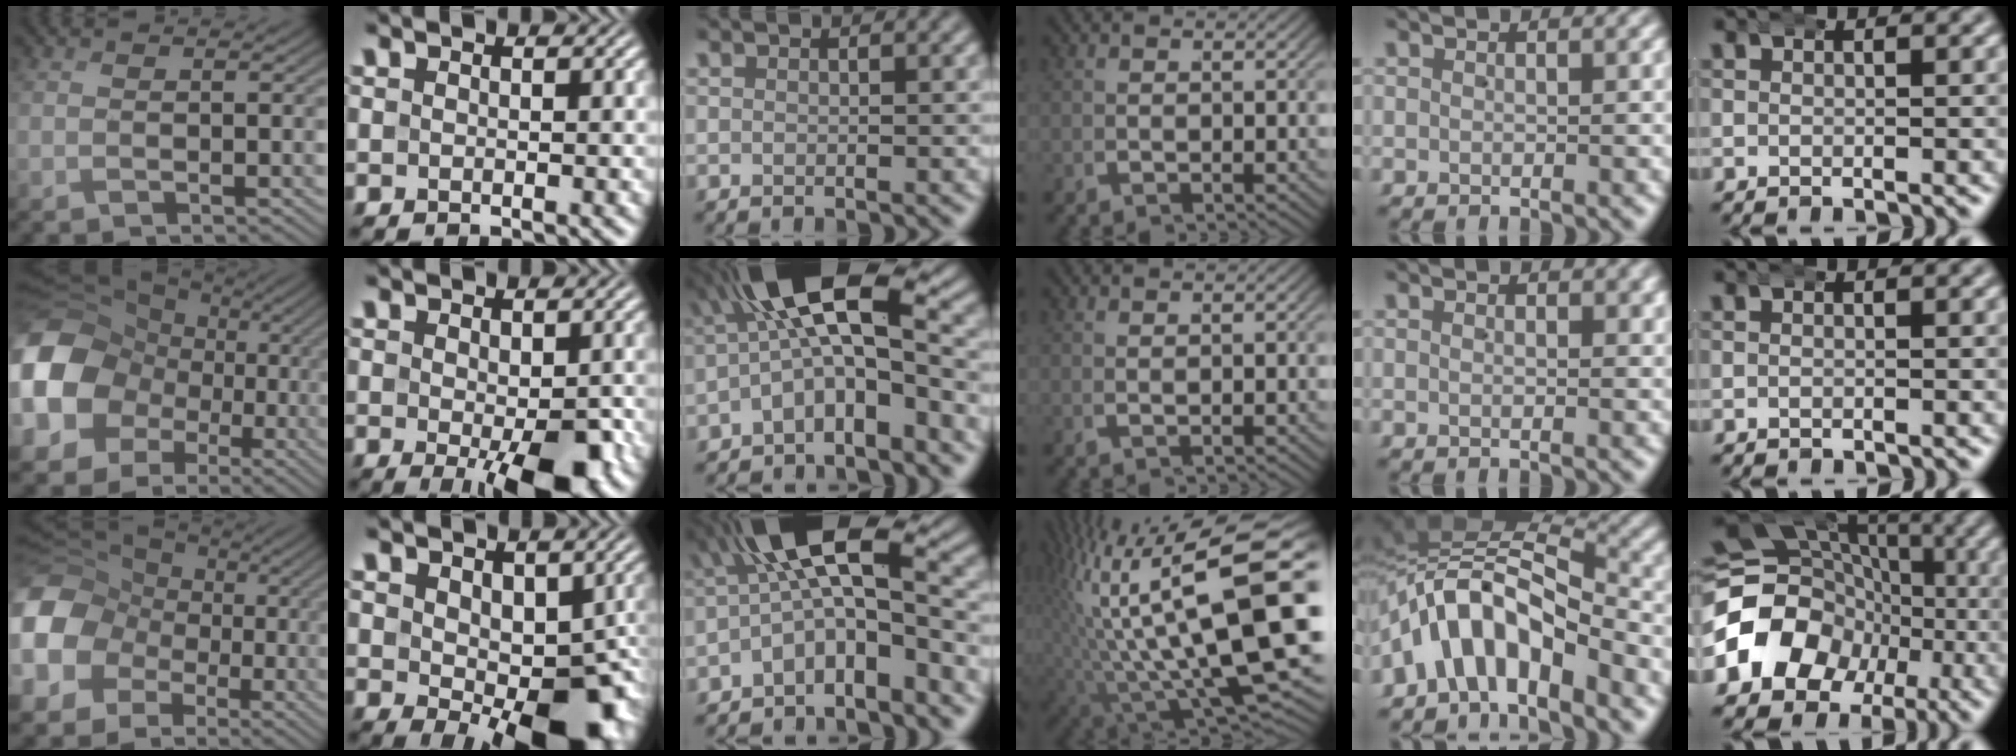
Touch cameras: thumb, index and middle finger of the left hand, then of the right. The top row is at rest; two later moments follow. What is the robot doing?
{"motion": "wrap", "object": "arm wrap"}